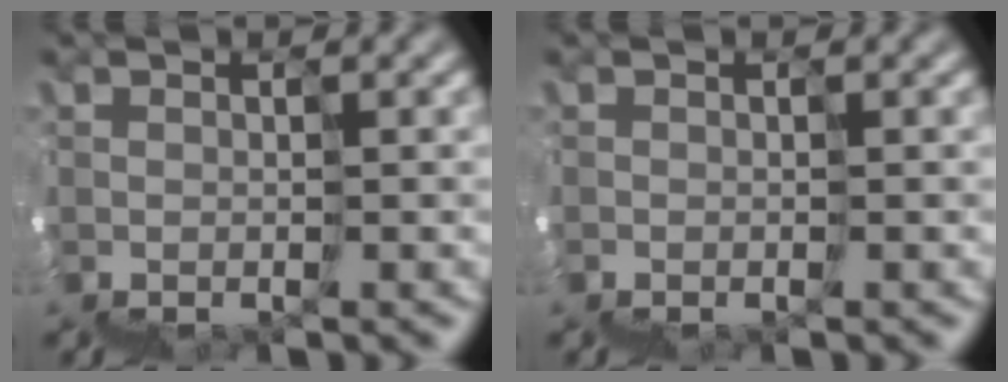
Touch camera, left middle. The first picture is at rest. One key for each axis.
{"total": 0.6, "fx": -0.3, "fy": 0.0, "fz": -0.5, "tx": 0.011, "ty": 0.006, "tz": -0.006}